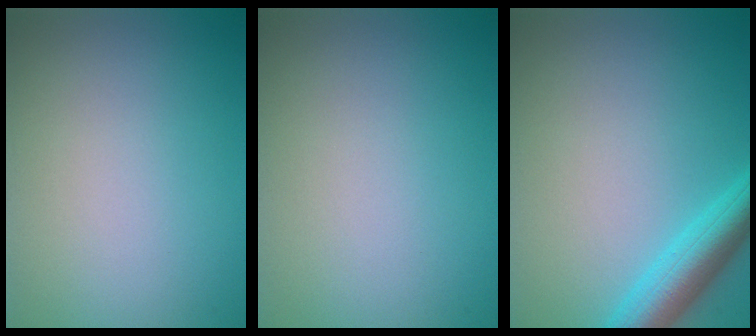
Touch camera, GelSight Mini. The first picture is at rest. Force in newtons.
{"total": 0.0}
{"total": 4.8, "press": 4.8, "slide": 0.2}